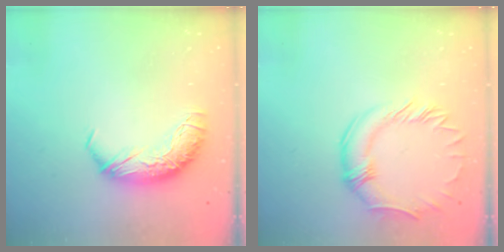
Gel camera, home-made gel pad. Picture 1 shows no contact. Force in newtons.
{"total": 2.6, "press": 2.5, "slide": 0.9}